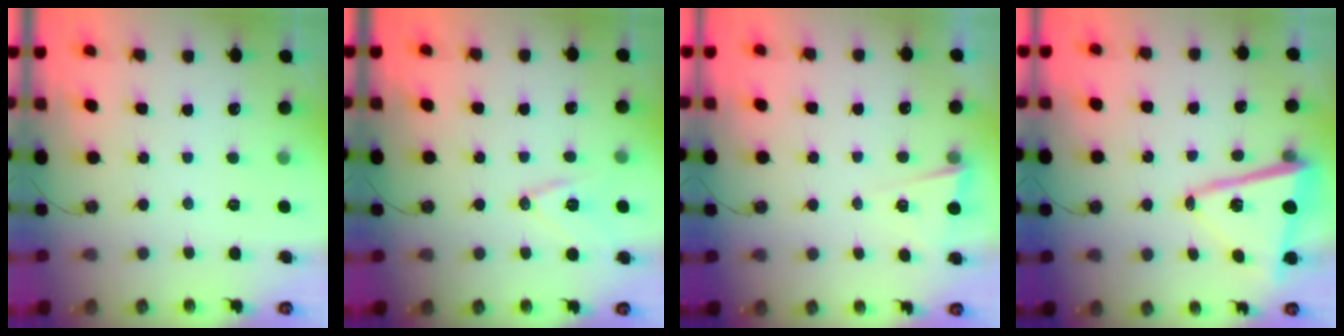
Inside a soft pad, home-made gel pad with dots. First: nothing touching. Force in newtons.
{"total": 10.1, "press": 9.5, "slide": 3.5}
{"total": 2.9, "press": 2.6, "slide": 1.3}
{"total": 12.4, "press": 12.2, "slide": 1.9}